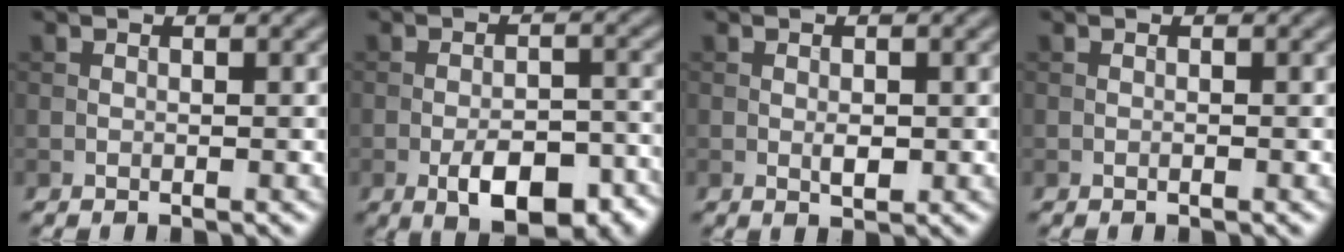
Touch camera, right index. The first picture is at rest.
{"total": 7.5, "force": [-3.7, 3.3, 5.6], "torque": [-0.084, -0.003, -0.051]}
{"total": 1.4, "force": [-0.2, 0.7, 1.2], "torque": [-0.018, -0.002, -0.002]}
{"total": 0.0}